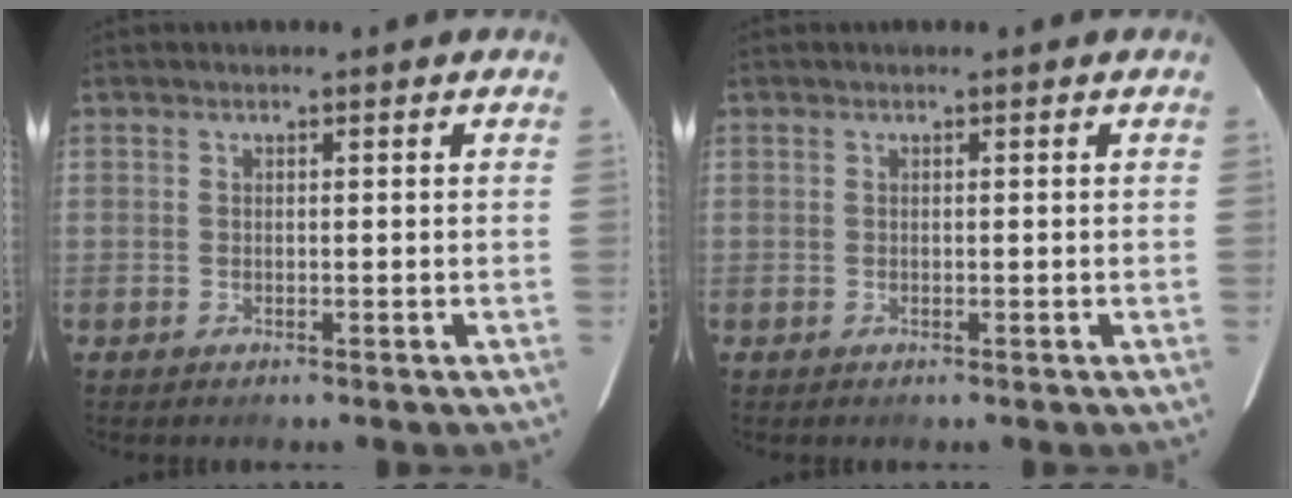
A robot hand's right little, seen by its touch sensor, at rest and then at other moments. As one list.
[{"total": 0.0}]